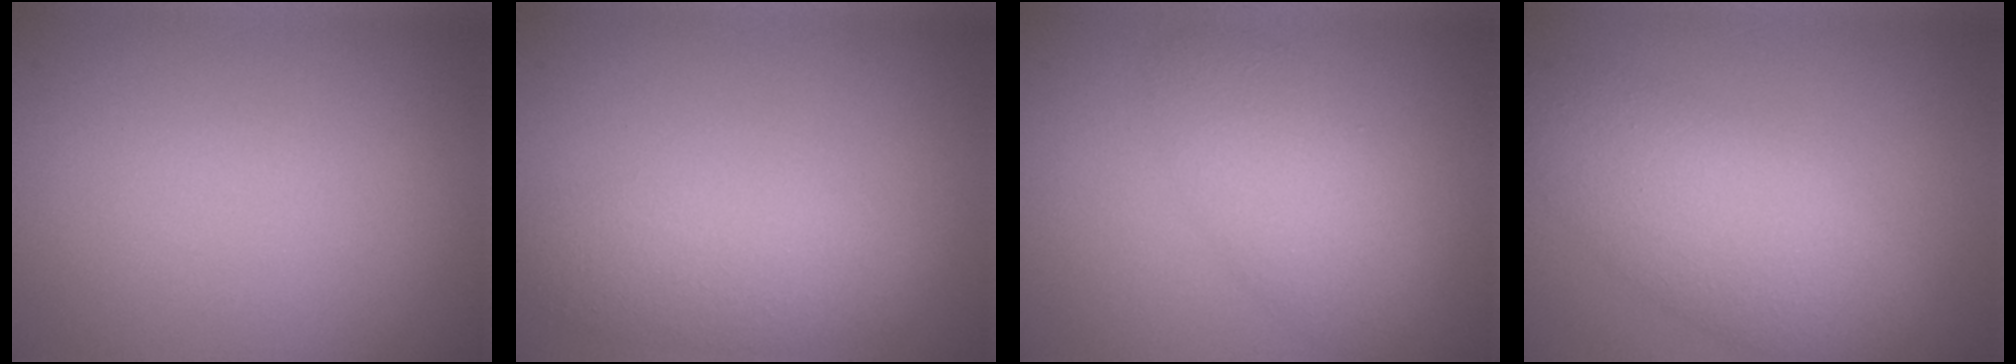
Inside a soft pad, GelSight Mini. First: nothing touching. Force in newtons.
{"total": 3.5, "press": 3.5, "slide": 0.2}
{"total": 3.9, "press": 3.9, "slide": 0.2}
{"total": 5.5, "press": 5.5, "slide": 0.1}